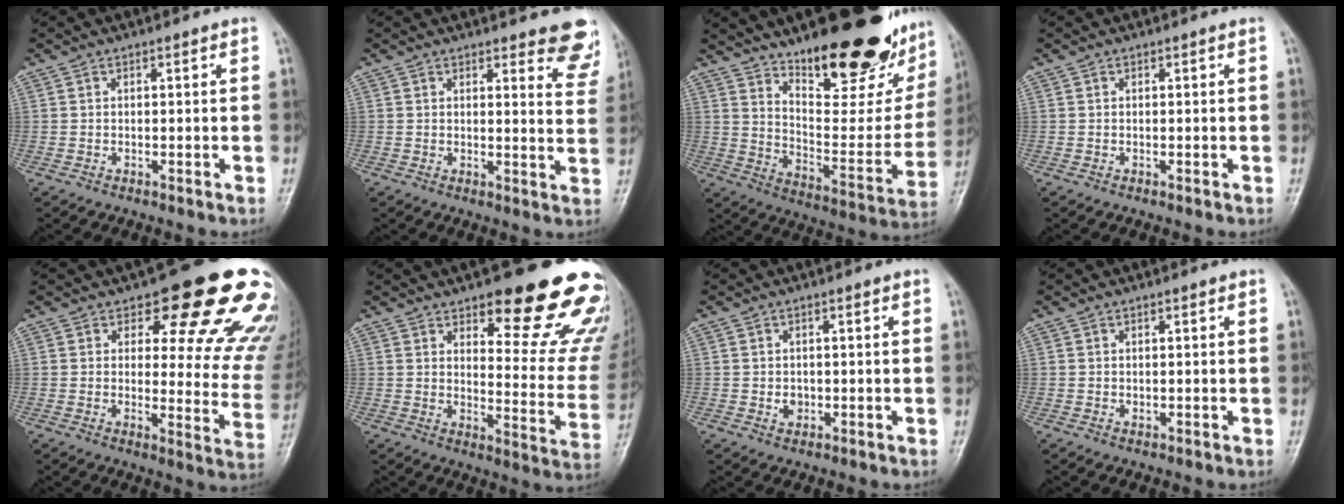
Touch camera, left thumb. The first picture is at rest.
{"total": 9.4, "force": [7.9, 2.8, 4.3], "torque": [-0.010, -0.047, 0.068]}
{"total": 28.7, "force": [19.8, 9.5, 18.4], "torque": [-0.229, -0.110, 0.296]}
{"total": 0.0}
{"total": 20.6, "force": [13.9, 7.8, 13.1], "torque": [-0.110, -0.078, 0.159]}
{"total": 23.0, "force": [15.2, 7.2, 15.7], "torque": [-0.152, -0.090, 0.193]}
{"total": 2.0, "force": [-0.1, 1.7, 1.1], "torque": [-0.005, 0.001, 0.001]}
{"total": 1.1, "force": [0.4, 0.6, 0.8], "torque": [-0.008, -0.003, 0.009]}